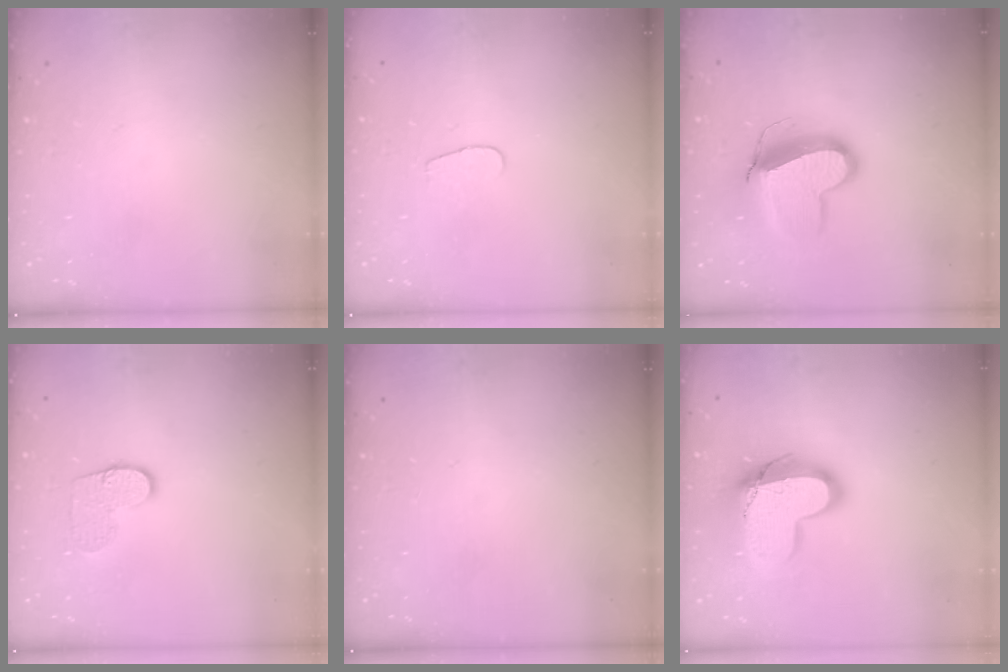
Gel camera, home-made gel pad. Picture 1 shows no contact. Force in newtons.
{"total": 3.2, "press": 3.2, "slide": 0.3}
{"total": 14.4, "press": 14.3, "slide": 1.6}
{"total": 8.4, "press": 8.4, "slide": 0.3}
{"total": 0.0}
{"total": 16.7, "press": 16.7, "slide": 1.5}